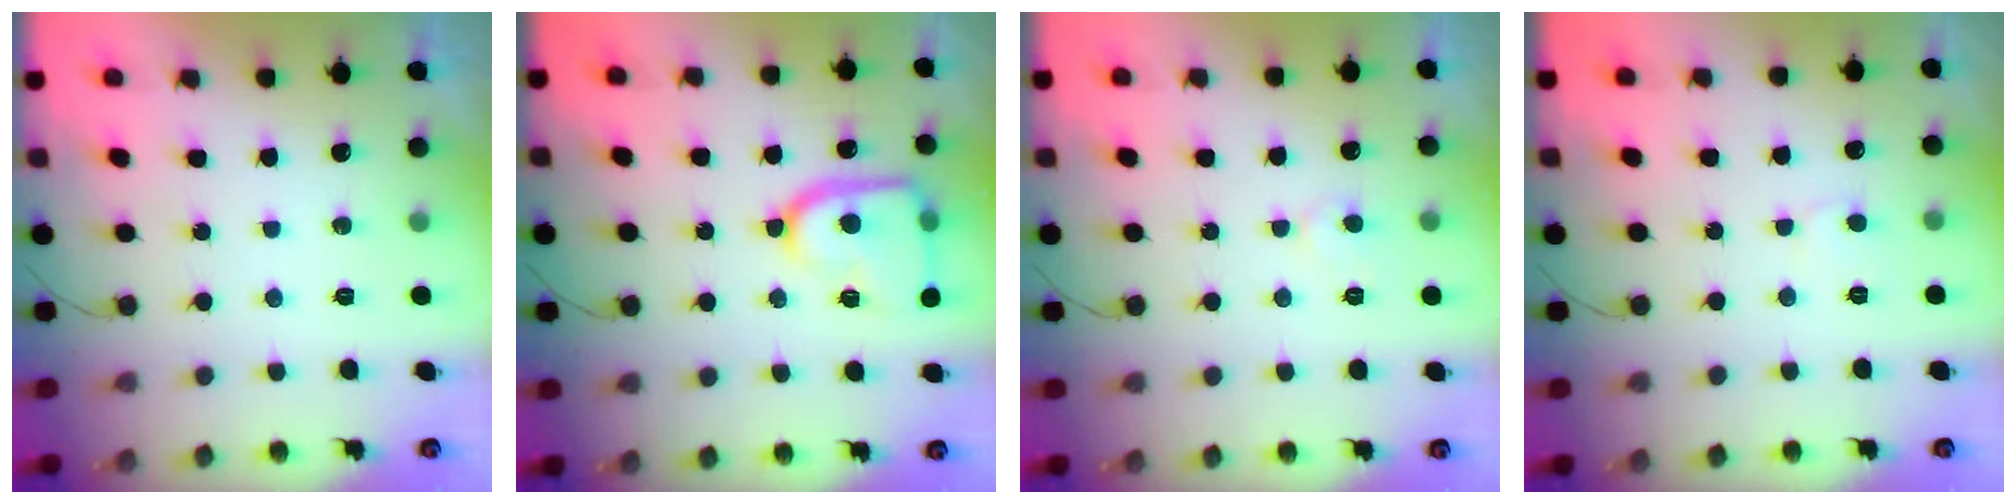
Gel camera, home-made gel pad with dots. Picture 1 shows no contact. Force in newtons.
{"total": 17.0, "press": 16.9, "slide": 1.6}
{"total": 4.7, "press": 4.6, "slide": 0.4}
{"total": 4.2, "press": 4.2, "slide": 0.2}